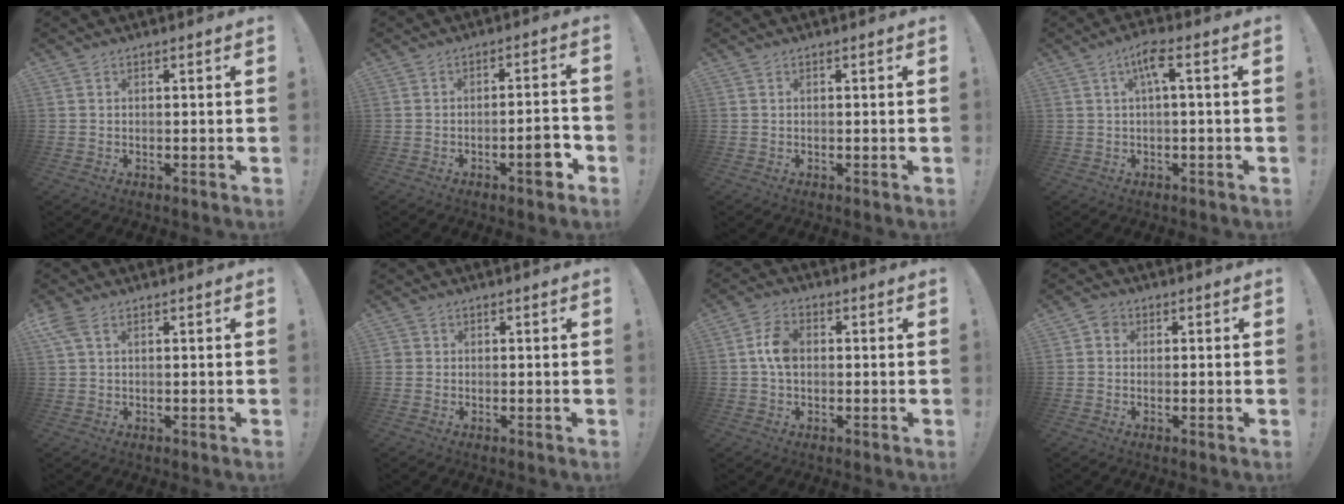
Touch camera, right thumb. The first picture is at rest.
{"total": 7.2, "force": [-3.3, 1.9, 6.1], "torque": [-0.081, 0.013, -0.052]}
{"total": 0.0}
{"total": 6.0, "force": [1.2, 1.0, 5.8], "torque": [-0.096, -0.002, 0.014]}
{"total": 3.6, "force": [1.7, 1.6, 2.8], "torque": [-0.049, -0.002, 0.031]}
{"total": 1.5, "force": [0.2, 1.5, 0.4], "torque": [-0.009, 0.004, 0.006]}
{"total": 6.9, "force": [0.5, 4.6, 5.2], "torque": [-0.085, 0.009, 0.010]}
{"total": 2.6, "force": [-0.1, 2.3, 1.2], "torque": [-0.021, 0.008, -0.001]}